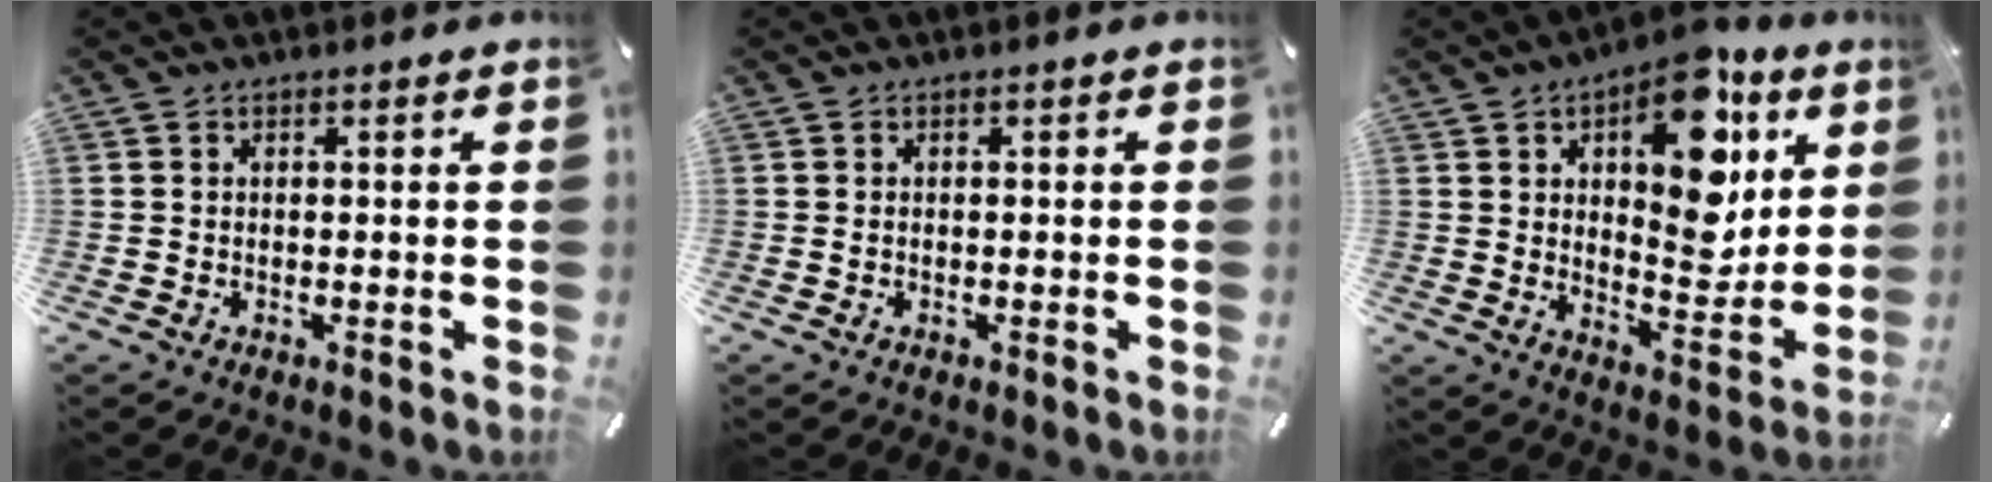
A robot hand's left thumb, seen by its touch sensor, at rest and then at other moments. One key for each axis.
{"total": 0.6, "fx": -0.2, "fy": 0.3, "fz": 0.4, "tx": -0.010, "ty": -0.001, "tz": -0.004}
{"total": 18.1, "fx": 8.0, "fy": 10.0, "fz": 12.8, "tx": -0.161, "ty": -0.044, "tz": 0.135}